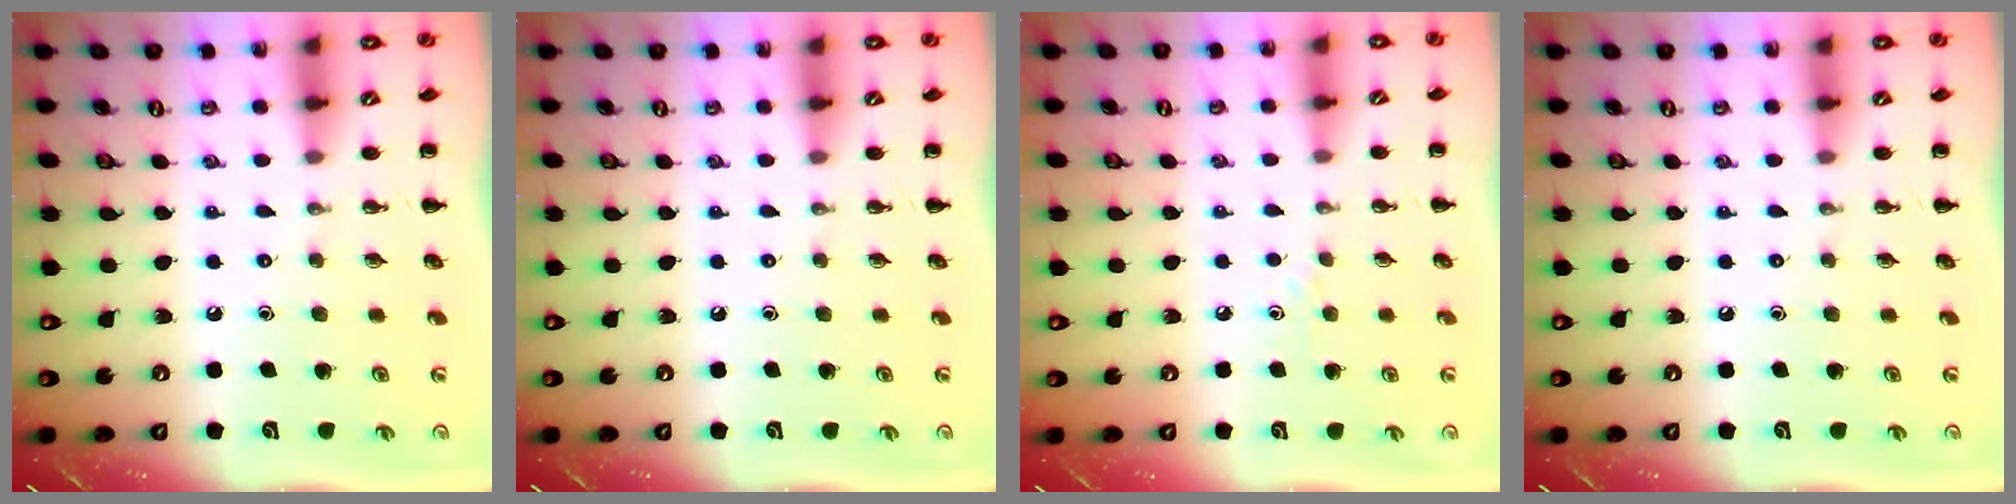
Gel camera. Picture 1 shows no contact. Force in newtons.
{"total": 0.0}
{"total": 2.7, "press": 2.5, "slide": 1.0}
{"total": 0.0}